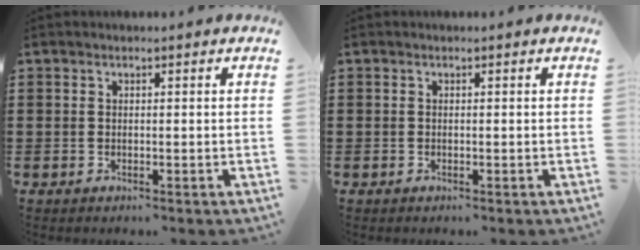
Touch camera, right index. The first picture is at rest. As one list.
[{"total": 0.0}]